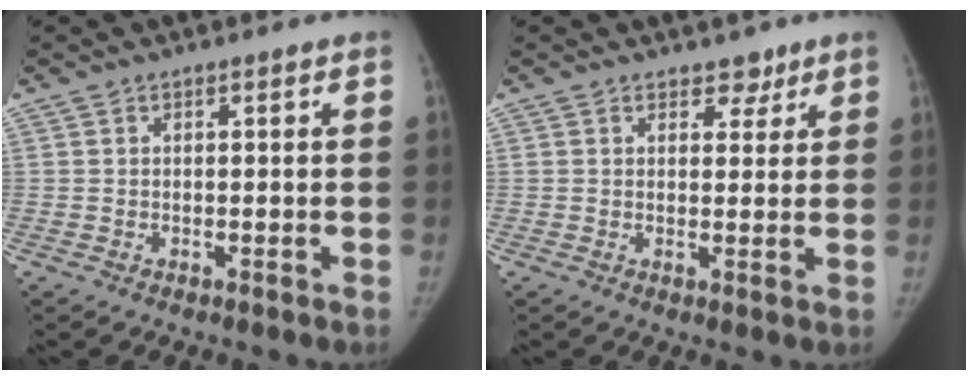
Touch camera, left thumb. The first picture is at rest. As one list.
[{"total": 3.0, "force": [2.2, 2.0, 0.7], "torque": [0.015, -0.012, 0.028]}]